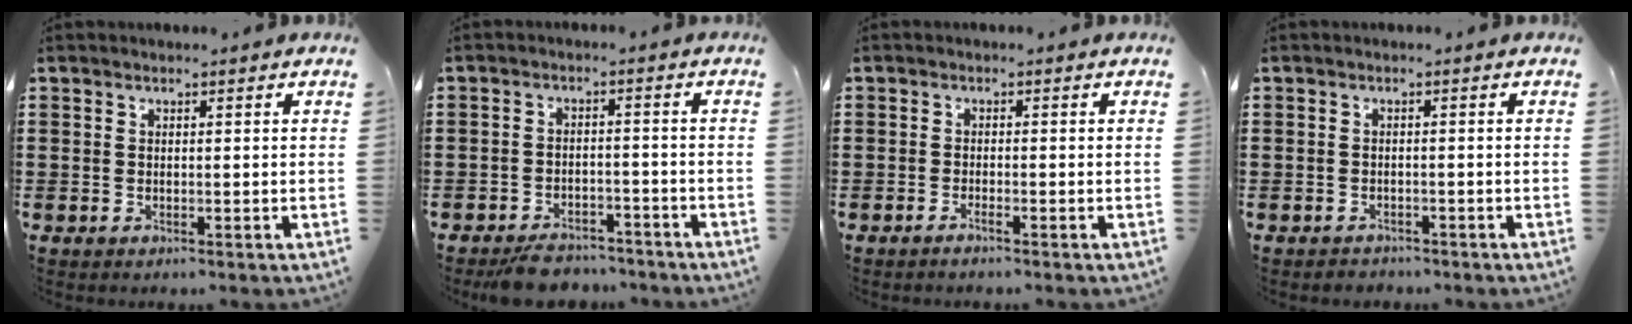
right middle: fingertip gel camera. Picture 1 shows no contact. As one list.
[{"total": 3.9, "force": [-3.7, 1.0, 0.6], "torque": [-0.012, 0.010, -0.075]}, {"total": 1.1, "force": [-0.8, 0.0, 0.7], "torque": [-0.012, -0.003, -0.015]}, {"total": 1.0, "force": [-1.0, 0.3, -0.1], "torque": [-0.002, 0.002, -0.022]}]